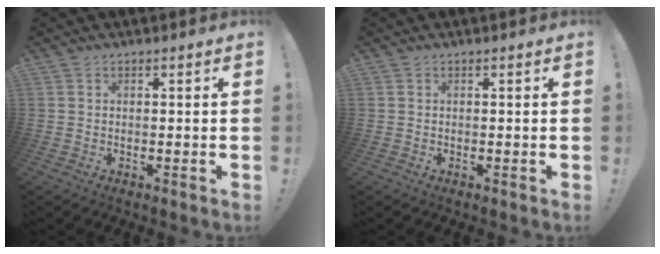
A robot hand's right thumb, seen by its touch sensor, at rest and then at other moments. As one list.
[{"total": 0.0}]